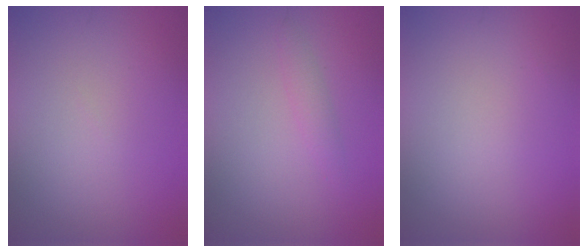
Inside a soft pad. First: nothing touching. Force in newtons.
{"total": 1.2, "press": 1.2, "slide": 0.0}
{"total": 0.0}